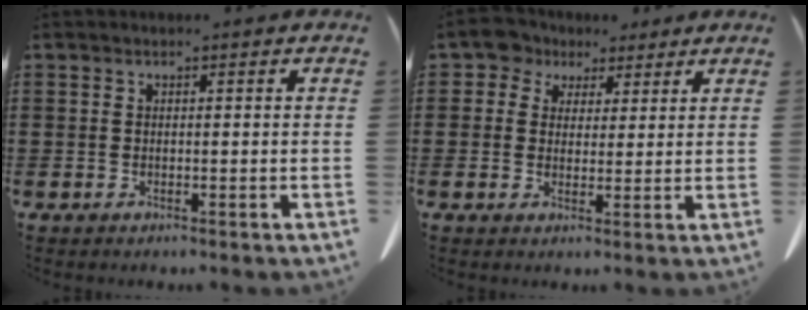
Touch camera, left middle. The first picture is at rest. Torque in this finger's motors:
{"motor_torque": [0.03, 0.00, 0.03, 0.00]}